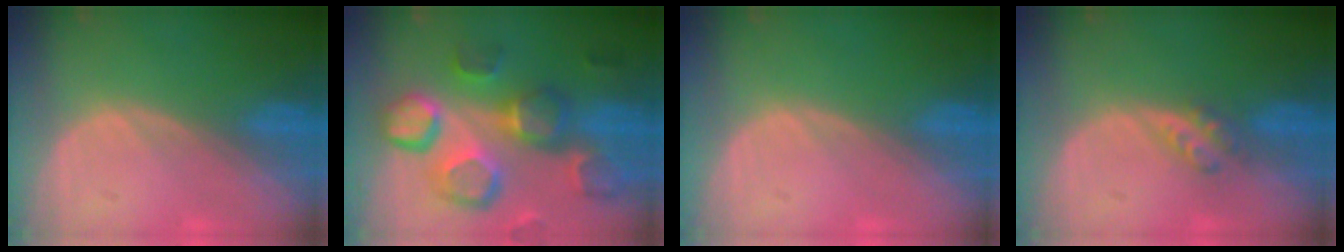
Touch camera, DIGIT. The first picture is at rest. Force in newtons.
{"total": 13.0, "press": 11.3, "slide": 6.5}
{"total": 0.0}
{"total": 2.9, "press": 2.5, "slide": 1.5}